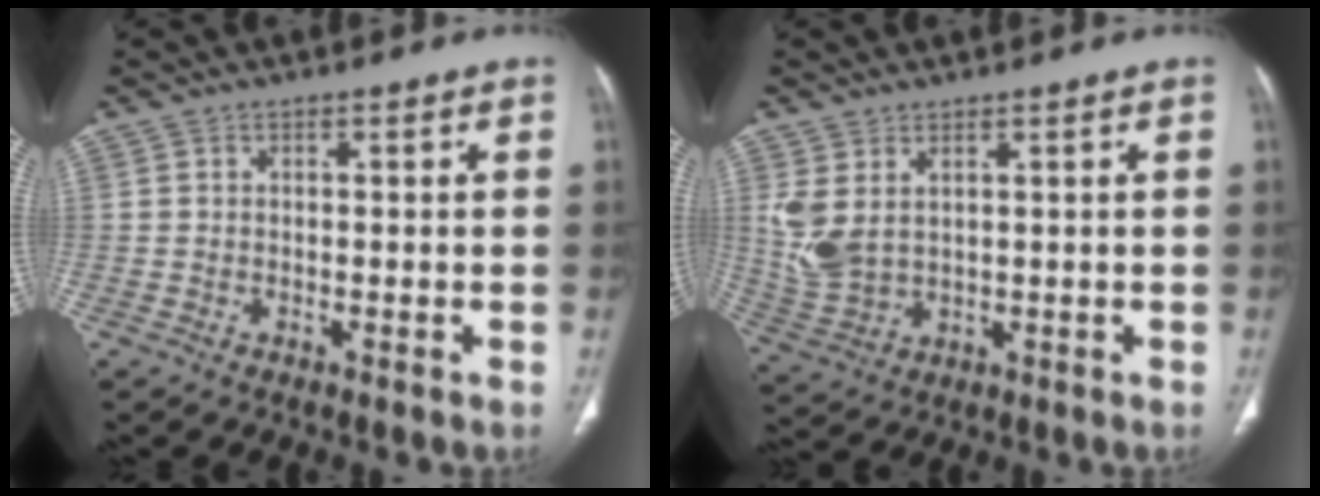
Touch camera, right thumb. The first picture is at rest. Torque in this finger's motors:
{"motor_torque": [-0.10, 0.27, 0.56, 0.56, 0.23]}